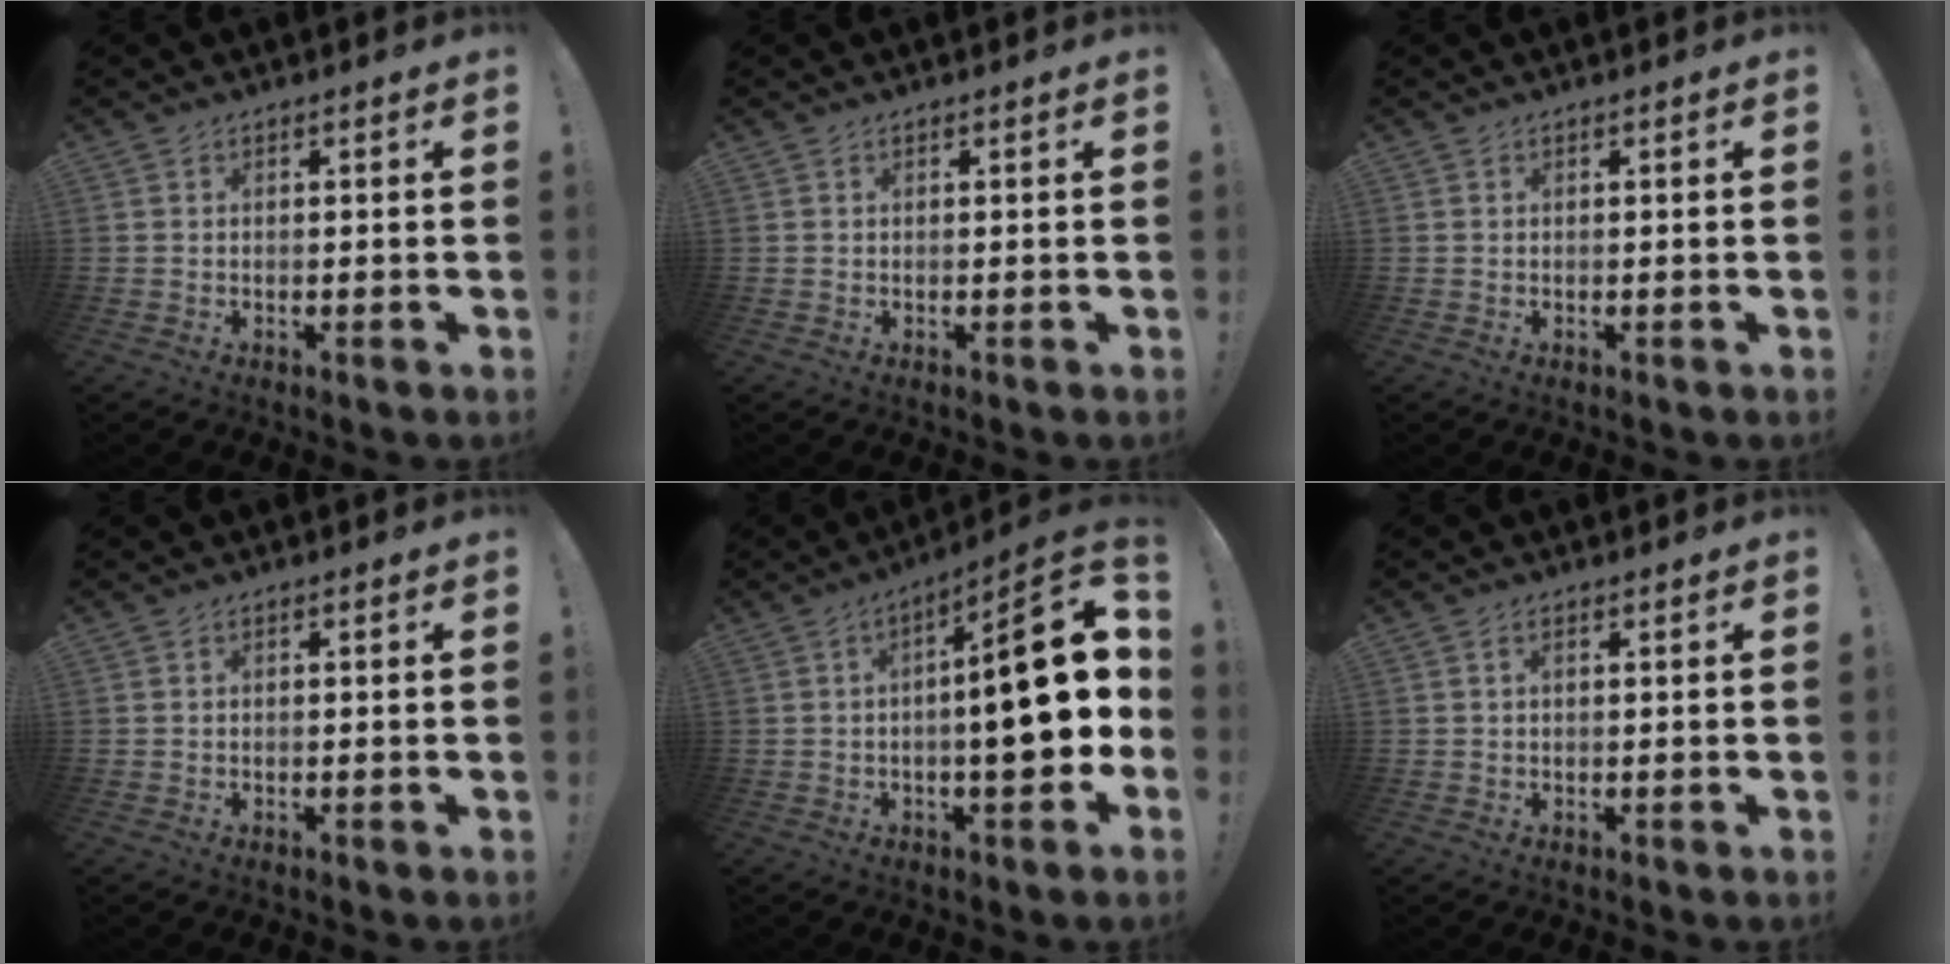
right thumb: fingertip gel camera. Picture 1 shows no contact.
{"total": 0.0}
{"total": 0.0}
{"total": 0.6, "force": [-0.6, 0.0, 0.2], "torque": [-0.003, 0.000, -0.010]}
{"total": 20.0, "force": [0.5, 5.7, 19.2], "torque": [-0.252, -0.002, 0.004]}
{"total": 1.3, "force": [0.3, 0.6, 1.1], "torque": [-0.027, 0.005, 0.006]}